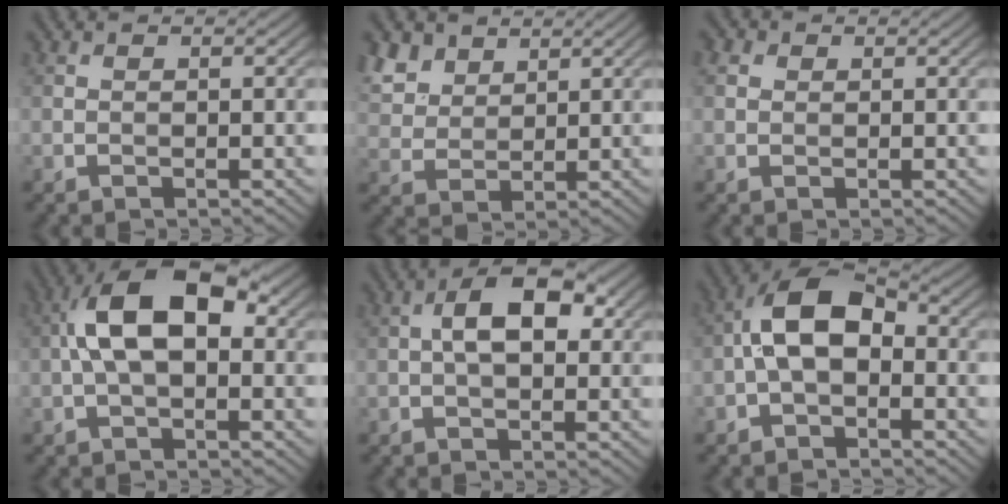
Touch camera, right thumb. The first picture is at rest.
{"total": 6.5, "force": [4.1, 3.9, 3.0], "torque": [-0.096, 0.007, 0.086]}
{"total": 1.9, "force": [0.8, 1.6, 0.8], "torque": [-0.023, 0.005, 0.011]}
{"total": 9.9, "force": [0.8, 5.1, 8.4], "torque": [-0.165, 0.022, 0.004]}
{"total": 6.3, "force": [0.8, 3.2, 5.3], "torque": [-0.086, 0.010, 0.008]}
{"total": 8.0, "force": [-0.8, 4.7, 6.4], "torque": [-0.127, 0.017, -0.027]}